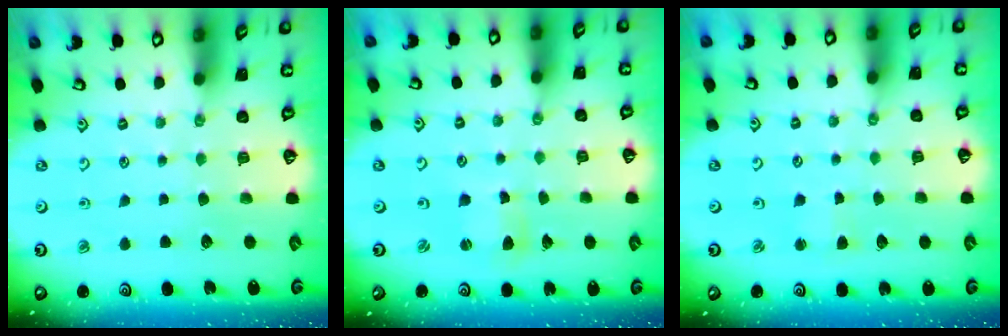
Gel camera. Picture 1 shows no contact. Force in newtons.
{"total": 2.6, "press": 2.5, "slide": 0.3}
{"total": 1.9, "press": 1.9, "slide": 0.3}